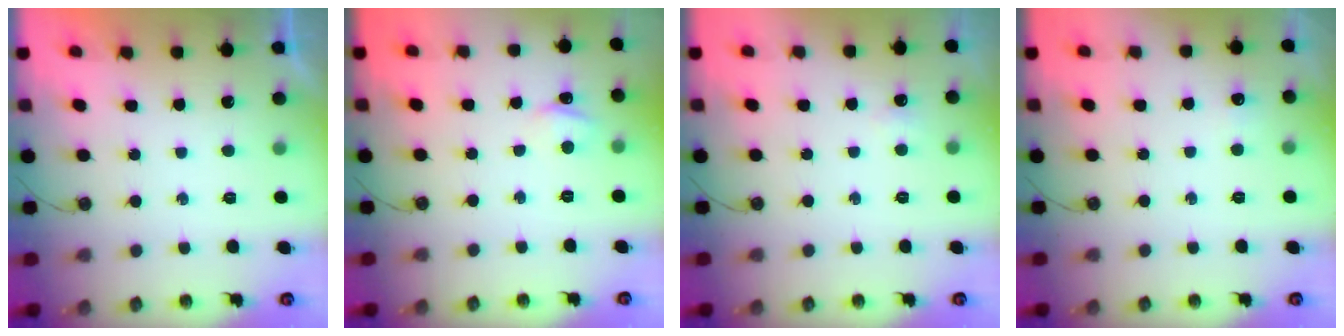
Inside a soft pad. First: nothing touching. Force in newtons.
{"total": 2.9, "press": 2.8, "slide": 0.3}
{"total": 2.8, "press": 2.7, "slide": 0.6}
{"total": 4.1, "press": 4.0, "slide": 0.7}